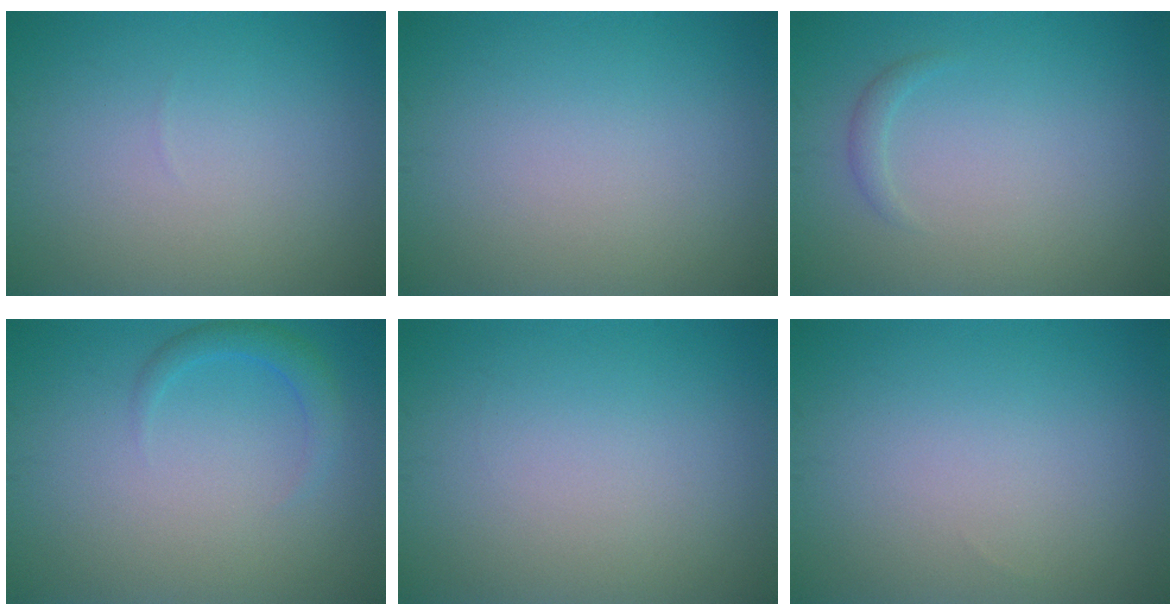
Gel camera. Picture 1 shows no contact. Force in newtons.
{"total": 0.0}
{"total": 0.8, "press": 0.8, "slide": 0.0}
{"total": 1.8, "press": 1.8, "slide": 0.1}
{"total": 0.0}
{"total": 0.0}